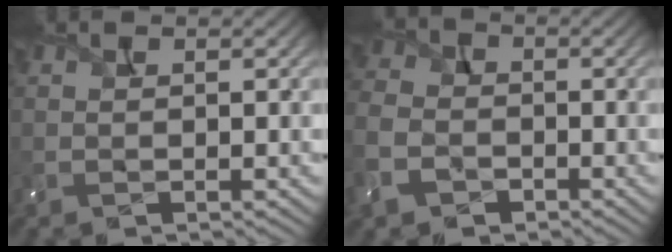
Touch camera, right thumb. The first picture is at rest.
{"total": 7.2, "force": [-3.5, 5.1, 3.6], "torque": [-0.114, -0.015, -0.084]}